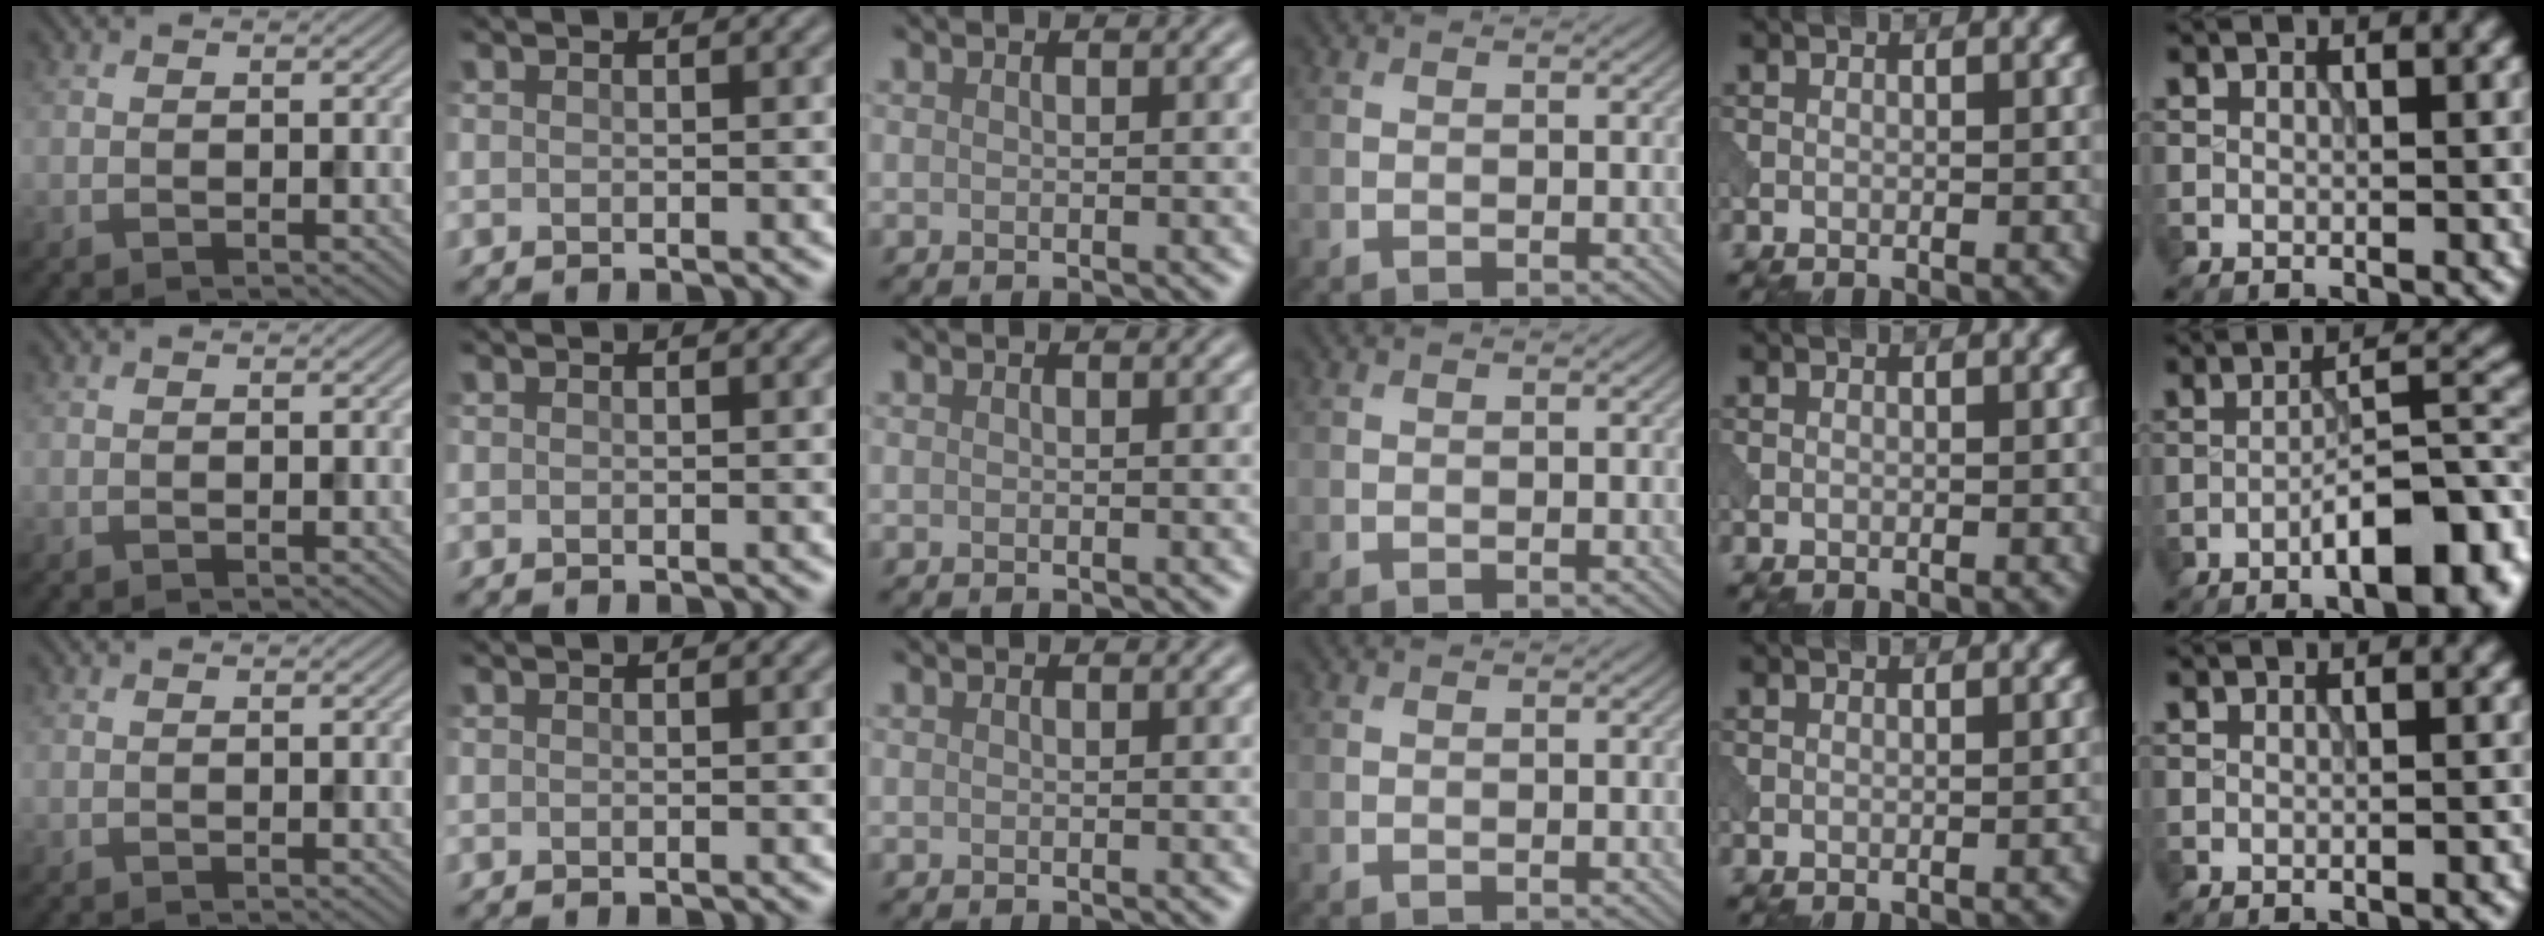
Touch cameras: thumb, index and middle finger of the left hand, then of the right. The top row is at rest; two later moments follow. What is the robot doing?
{"motion": "pour", "object": "beaker"}